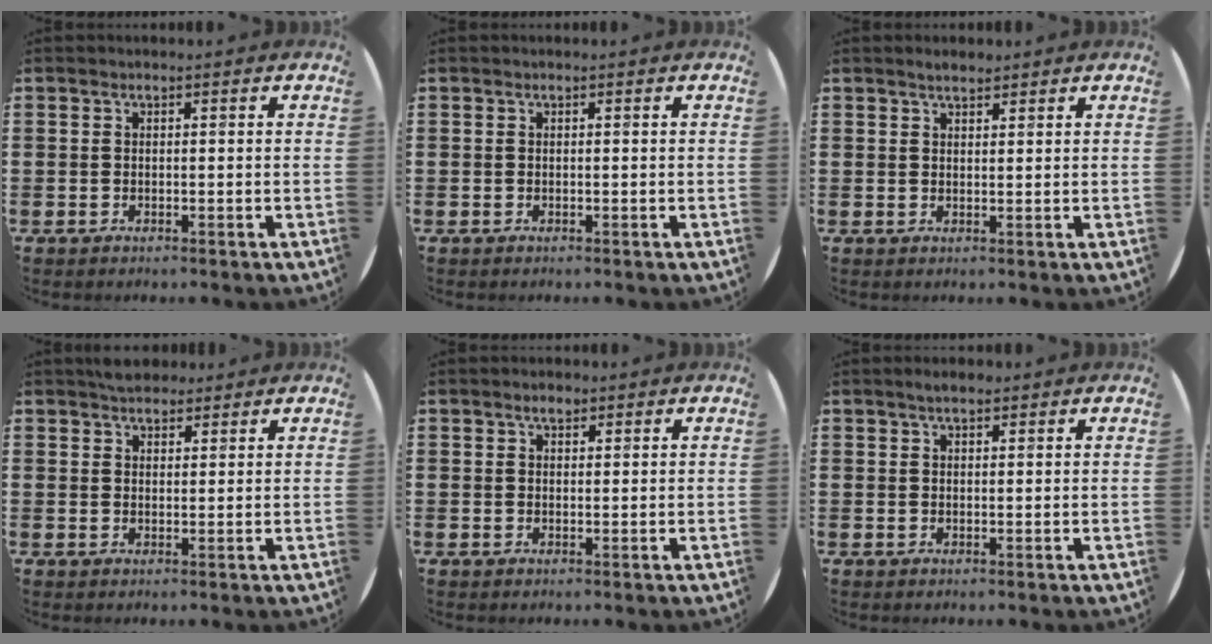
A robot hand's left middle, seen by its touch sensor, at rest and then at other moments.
{"total": 0.0}
{"total": 1.7, "force": [1.6, 0.4, 0.5], "torque": [-0.004, 0.001, 0.027]}
{"total": 2.9, "force": [2.7, 1.0, 0.2], "torque": [-0.001, -0.003, 0.049]}
{"total": 1.6, "force": [1.3, 0.8, 0.6], "torque": [-0.005, 0.002, 0.022]}
{"total": 1.8, "force": [1.5, 0.5, 0.9], "torque": [-0.010, 0.003, 0.023]}